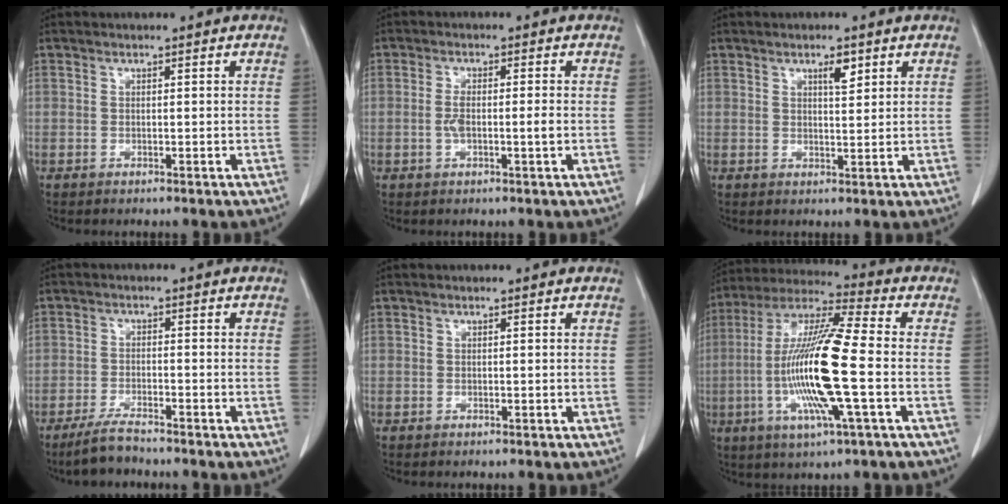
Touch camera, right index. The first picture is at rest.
{"total": 3.3, "force": [-0.5, 0.6, 3.2], "torque": [-0.069, 0.006, -0.006]}
{"total": 2.7, "force": [1.6, 0.7, 2.1], "torque": [-0.037, -0.003, 0.026]}
{"total": 5.1, "force": [-4.5, 1.0, 2.1], "torque": [-0.044, -0.012, -0.085]}
{"total": 0.0}
{"total": 17.4, "force": [-3.0, 0.8, 17.1], "torque": [-0.348, -0.007, -0.063]}